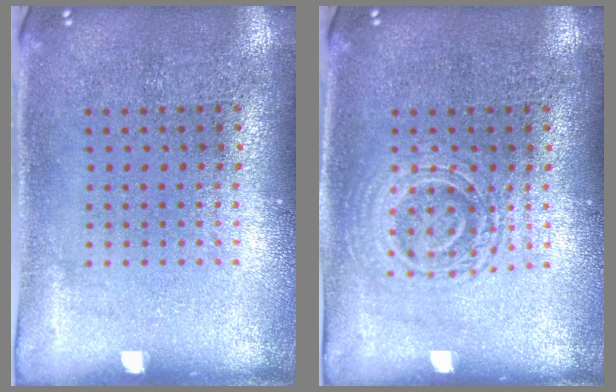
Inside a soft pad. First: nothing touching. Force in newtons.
{"total": 2.7, "press": 2.6, "slide": 0.6}